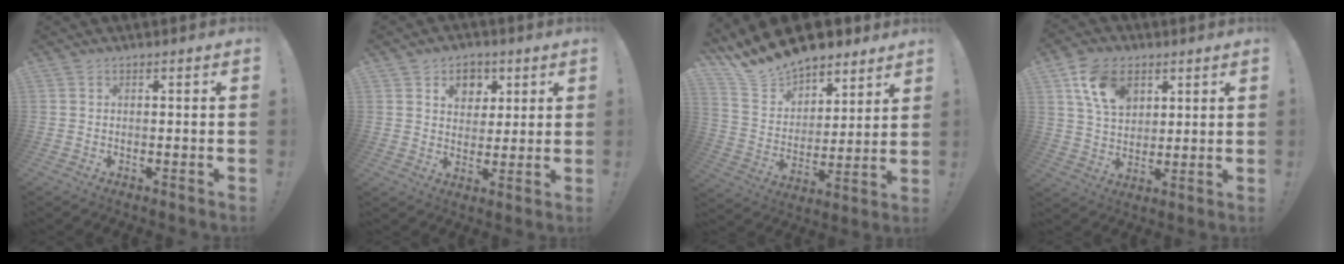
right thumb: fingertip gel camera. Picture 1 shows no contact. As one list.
[{"total": 8.3, "force": [3.8, 6.7, 3.0], "torque": [-0.036, -0.019, 0.071]}, {"total": 14.6, "force": [13.2, 5.7, 2.9], "torque": [-0.085, -0.105, 0.243]}, {"total": 12.7, "force": [6.3, 8.5, 7.1], "torque": [-0.120, -0.013, 0.123]}]